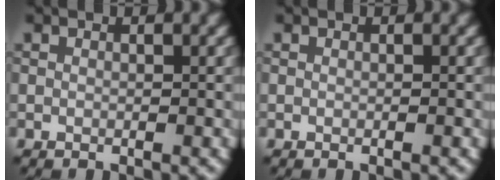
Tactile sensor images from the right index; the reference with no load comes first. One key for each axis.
{"total": 0.0}